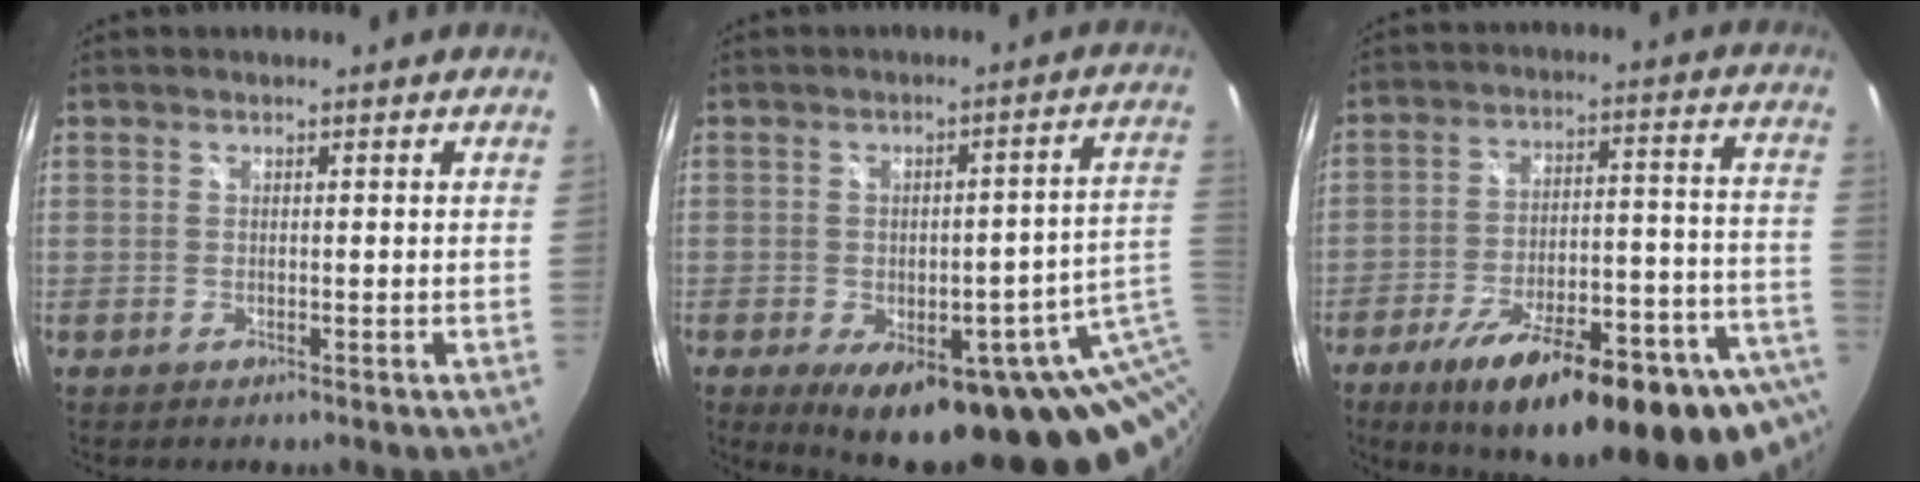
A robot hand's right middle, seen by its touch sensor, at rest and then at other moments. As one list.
[{"total": 24.2, "force": [-11.6, 9.0, 19.2], "torque": [-0.219, -0.010, -0.135]}, {"total": 29.8, "force": [-20.2, 7.2, 20.8], "torque": [-0.284, -0.032, -0.277]}]